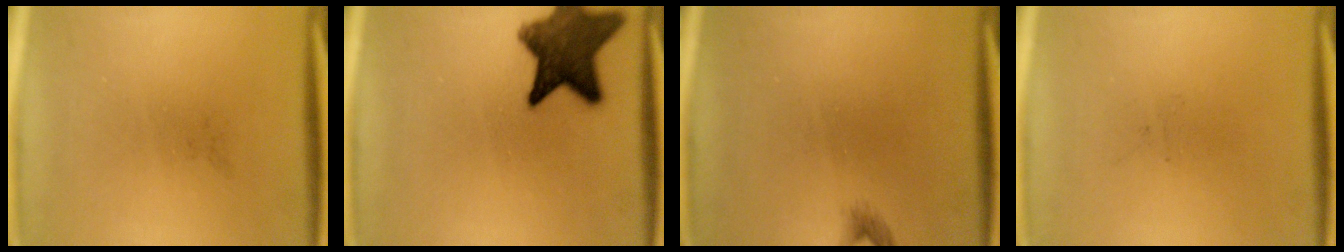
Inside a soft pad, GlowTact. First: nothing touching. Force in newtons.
{"total": 11.6}
{"total": 0.9}
{"total": 0.0}